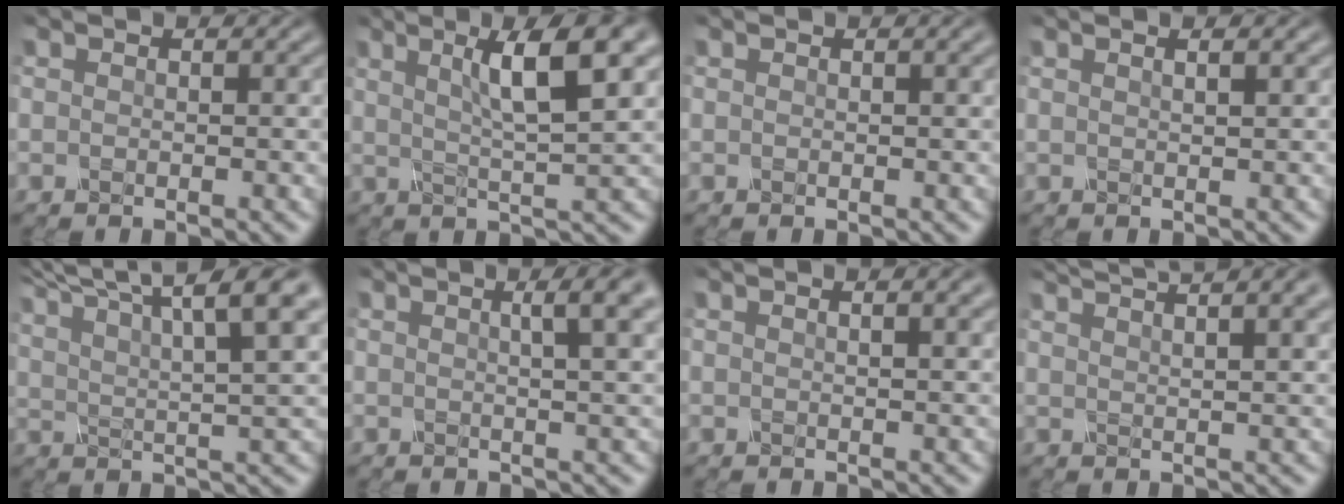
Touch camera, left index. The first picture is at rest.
{"total": 6.2, "force": [2.2, 0.9, 5.7], "torque": [-0.087, 0.005, 0.033]}
{"total": 0.7, "force": [0.5, 0.0, 0.5], "torque": [-0.012, 0.003, 0.009]}
{"total": 1.1, "force": [0.6, 0.1, 0.9], "torque": [-0.010, 0.004, 0.000]}
{"total": 11.8, "force": [8.1, 2.9, 8.0], "torque": [-0.147, 0.028, 0.104]}
{"total": 4.5, "force": [1.9, 1.2, 3.9], "torque": [-0.030, 0.017, 0.012]}
{"total": 2.9, "force": [1.8, 0.8, 2.1], "torque": [-0.013, 0.015, 0.012]}
{"total": 8.0, "force": [5.9, 1.8, 5.2], "torque": [-0.058, 0.033, 0.058]}